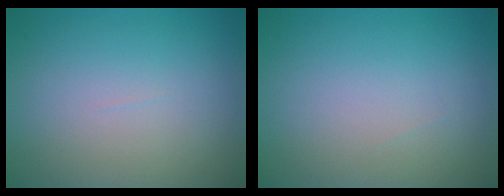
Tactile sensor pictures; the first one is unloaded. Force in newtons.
{"total": 0.0}